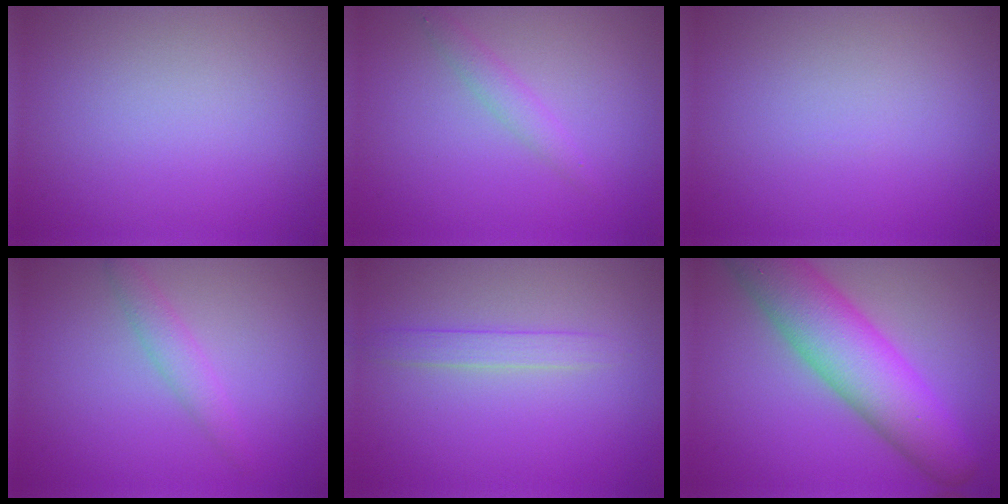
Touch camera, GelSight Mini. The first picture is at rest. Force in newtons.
{"total": 1.5, "press": 1.5, "slide": 0.1}
{"total": 0.0}
{"total": 1.9, "press": 1.9, "slide": 0.2}
{"total": 1.6, "press": 1.6, "slide": 0.1}
{"total": 9.1, "press": 9.1, "slide": 0.4}